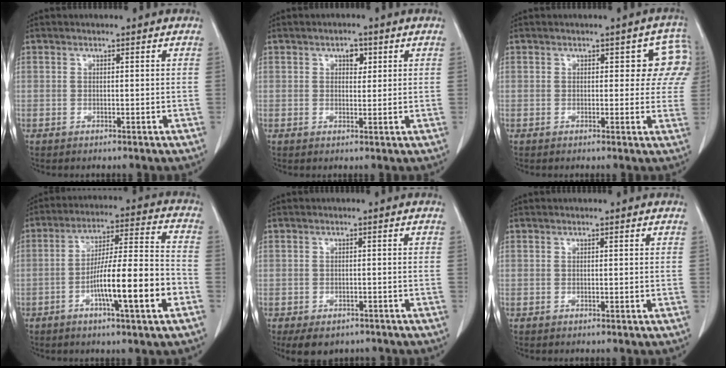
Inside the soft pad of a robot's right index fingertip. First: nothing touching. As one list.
[{"total": 2.3, "force": [1.0, 1.4, 1.6], "torque": [-0.019, 0.003, 0.014]}, {"total": 5.7, "force": [1.9, 3.5, 4.0], "torque": [-0.010, 0.014, 0.013]}, {"total": 14.0, "force": [-5.0, 0.7, 13.0], "torque": [-0.214, 0.006, -0.082]}, {"total": 6.6, "force": [-4.9, 3.9, 2.2], "torque": [-0.021, 0.002, -0.067]}, {"total": 0.0}]